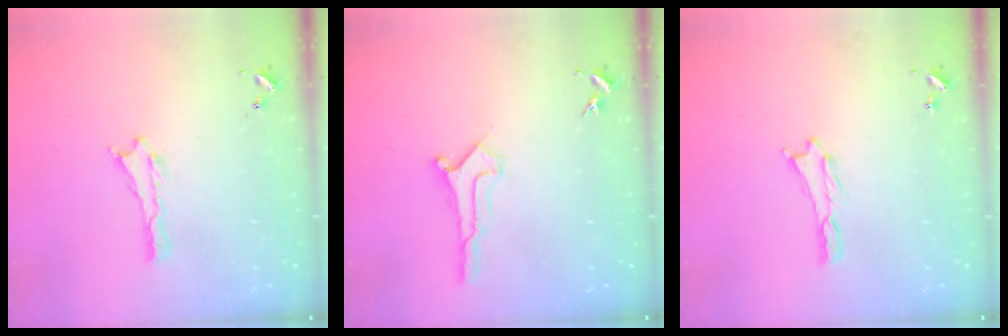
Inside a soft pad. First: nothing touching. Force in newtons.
{"total": 0.9, "press": 0.9, "slide": 0.1}
{"total": 0.0}